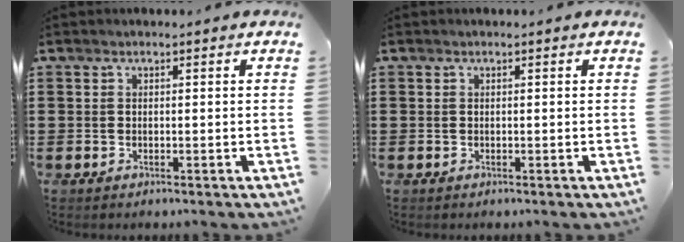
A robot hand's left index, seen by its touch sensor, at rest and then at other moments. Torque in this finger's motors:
{"motor_torque": [0.30, -0.46, 0.04, -0.01]}